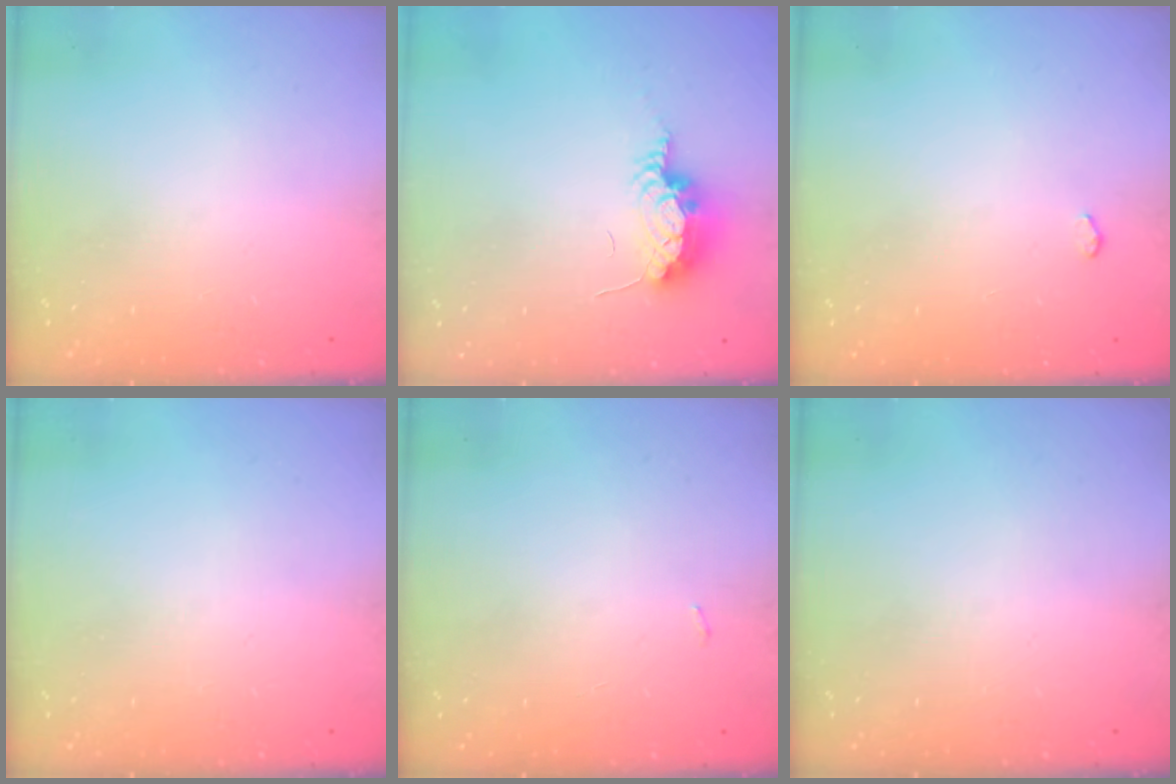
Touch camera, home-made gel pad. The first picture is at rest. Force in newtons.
{"total": 10.0, "press": 8.6, "slide": 5.1}
{"total": 2.2, "press": 2.2, "slide": 0.3}
{"total": 0.0}
{"total": 2.8, "press": 2.4, "slide": 1.4}
{"total": 0.0}